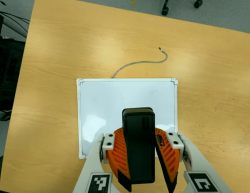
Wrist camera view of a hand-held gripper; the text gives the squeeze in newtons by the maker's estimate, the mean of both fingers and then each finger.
{"total": 10.7, "left": 11.2, "right": 10.3}